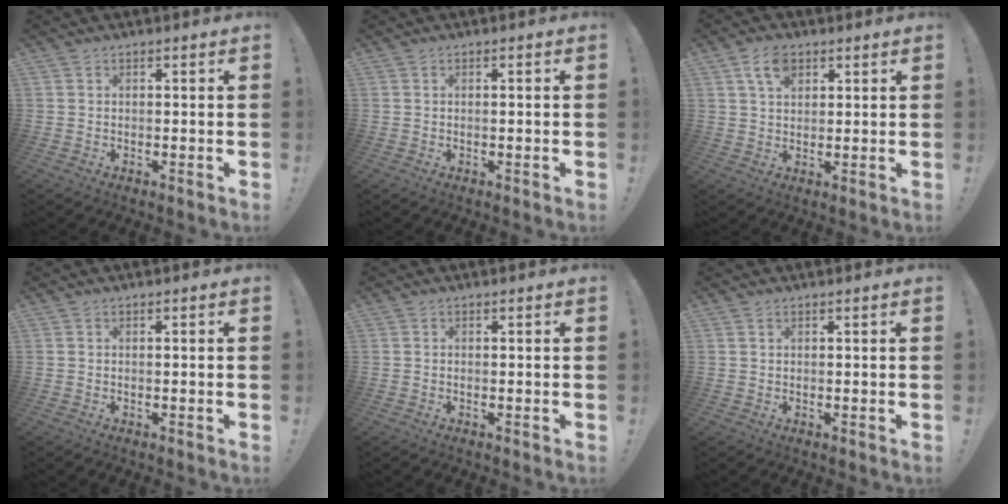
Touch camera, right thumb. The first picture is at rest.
{"total": 0.9, "force": [-0.4, -0.3, 0.8], "torque": [-0.012, -0.001, -0.008]}
{"total": 6.7, "force": [3.3, 4.0, 4.2], "torque": [-0.069, -0.004, 0.061]}
{"total": 0.0}
{"total": 0.0}
{"total": 0.6, "force": [0.4, 0.3, 0.3], "torque": [-0.002, -0.001, 0.006]}